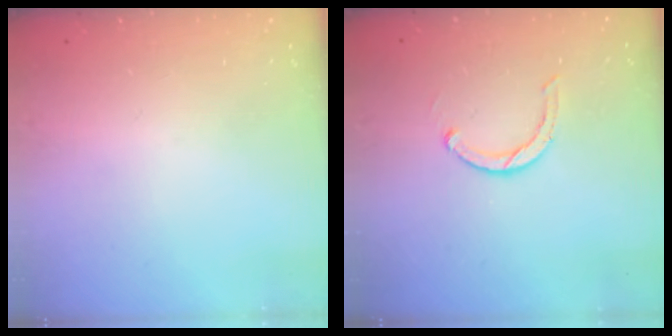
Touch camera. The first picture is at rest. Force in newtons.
{"total": 3.5, "press": 3.4, "slide": 0.6}